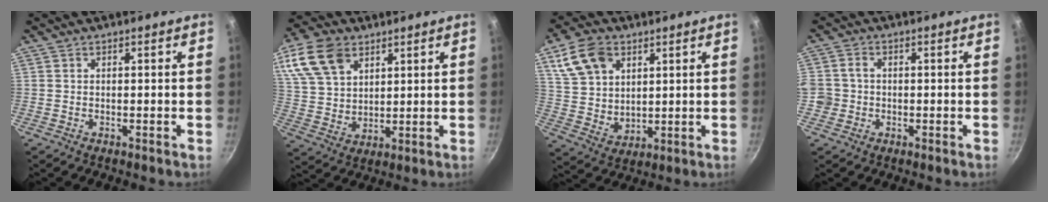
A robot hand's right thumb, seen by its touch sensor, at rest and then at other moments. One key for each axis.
{"total": 14.9, "fx": 7.5, "fy": 9.9, "fz": 8.3, "tx": -0.159, "ty": -0.012, "tz": 0.150}
{"total": 12.5, "fx": 5.5, "fy": 8.7, "fz": 7.1, "tx": -0.118, "ty": -0.017, "tz": 0.116}
{"total": 4.6, "fx": -1.0, "fy": 4.2, "fz": 1.6, "tx": -0.018, "ty": 0.012, "tz": -0.020}